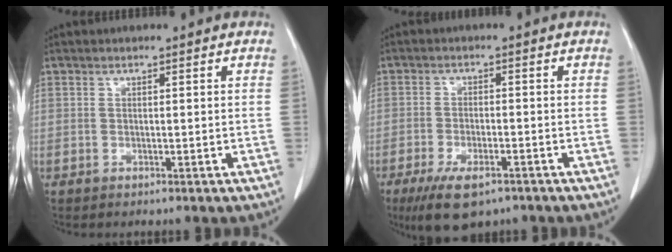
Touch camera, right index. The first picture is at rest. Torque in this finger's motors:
{"motor_torque": [0.82, -0.78, 0.40, 0.09]}